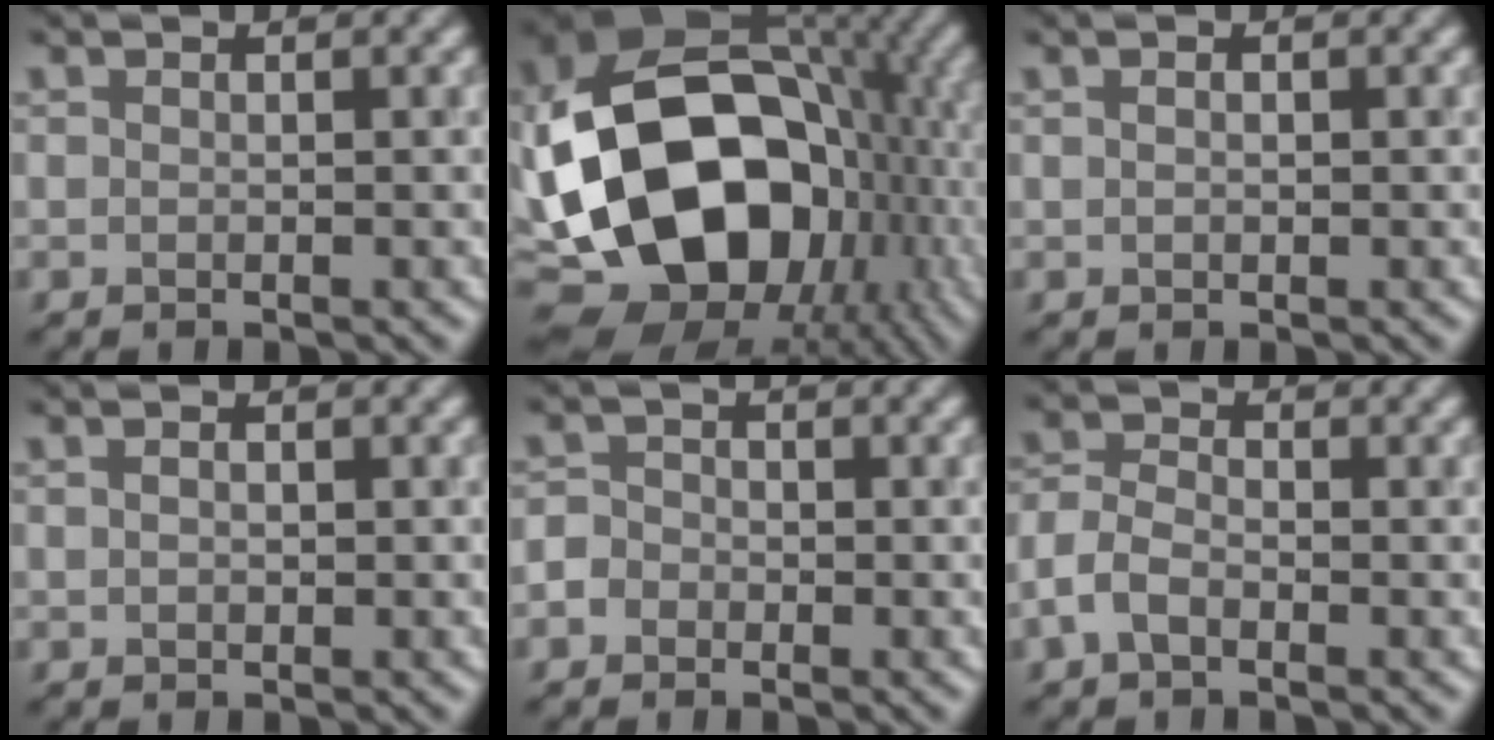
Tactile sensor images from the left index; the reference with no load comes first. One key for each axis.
{"total": 19.3, "fx": -2.6, "fy": 13.5, "fz": 13.6, "tx": -0.261, "ty": -0.001, "tz": -0.042}
{"total": 0.7, "fx": 0.3, "fy": 0.5, "fz": 0.5, "tx": -0.008, "ty": 0.001, "tz": 0.005}
{"total": 1.1, "fx": 0.4, "fy": 0.7, "fz": 0.7, "tx": -0.010, "ty": 0.003, "tz": 0.005}
{"total": 2.1, "fx": -0.8, "fy": 1.8, "fz": 0.7, "tx": 0.000, "ty": 0.009, "tz": -0.023}
{"total": 2.8, "fx": -1.4, "fy": 1.6, "fz": 1.8, "tx": -0.037, "ty": 0.006, "tz": -0.041}